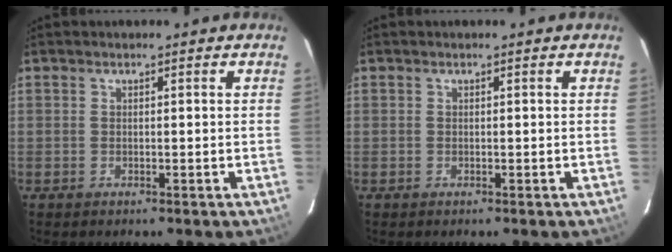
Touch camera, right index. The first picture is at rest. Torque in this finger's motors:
{"motor_torque": [-0.01, 0.00, 0.01, -0.01]}